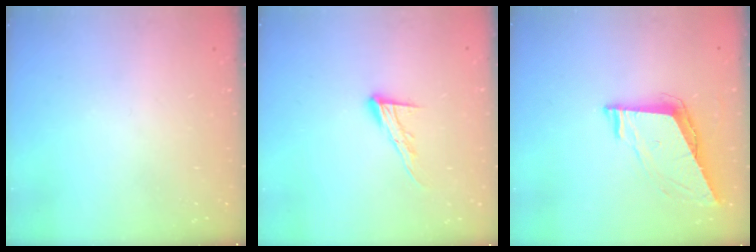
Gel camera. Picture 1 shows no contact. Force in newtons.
{"total": 9.8, "press": 9.8, "slide": 0.6}
{"total": 7.5, "press": 7.5, "slide": 0.5}